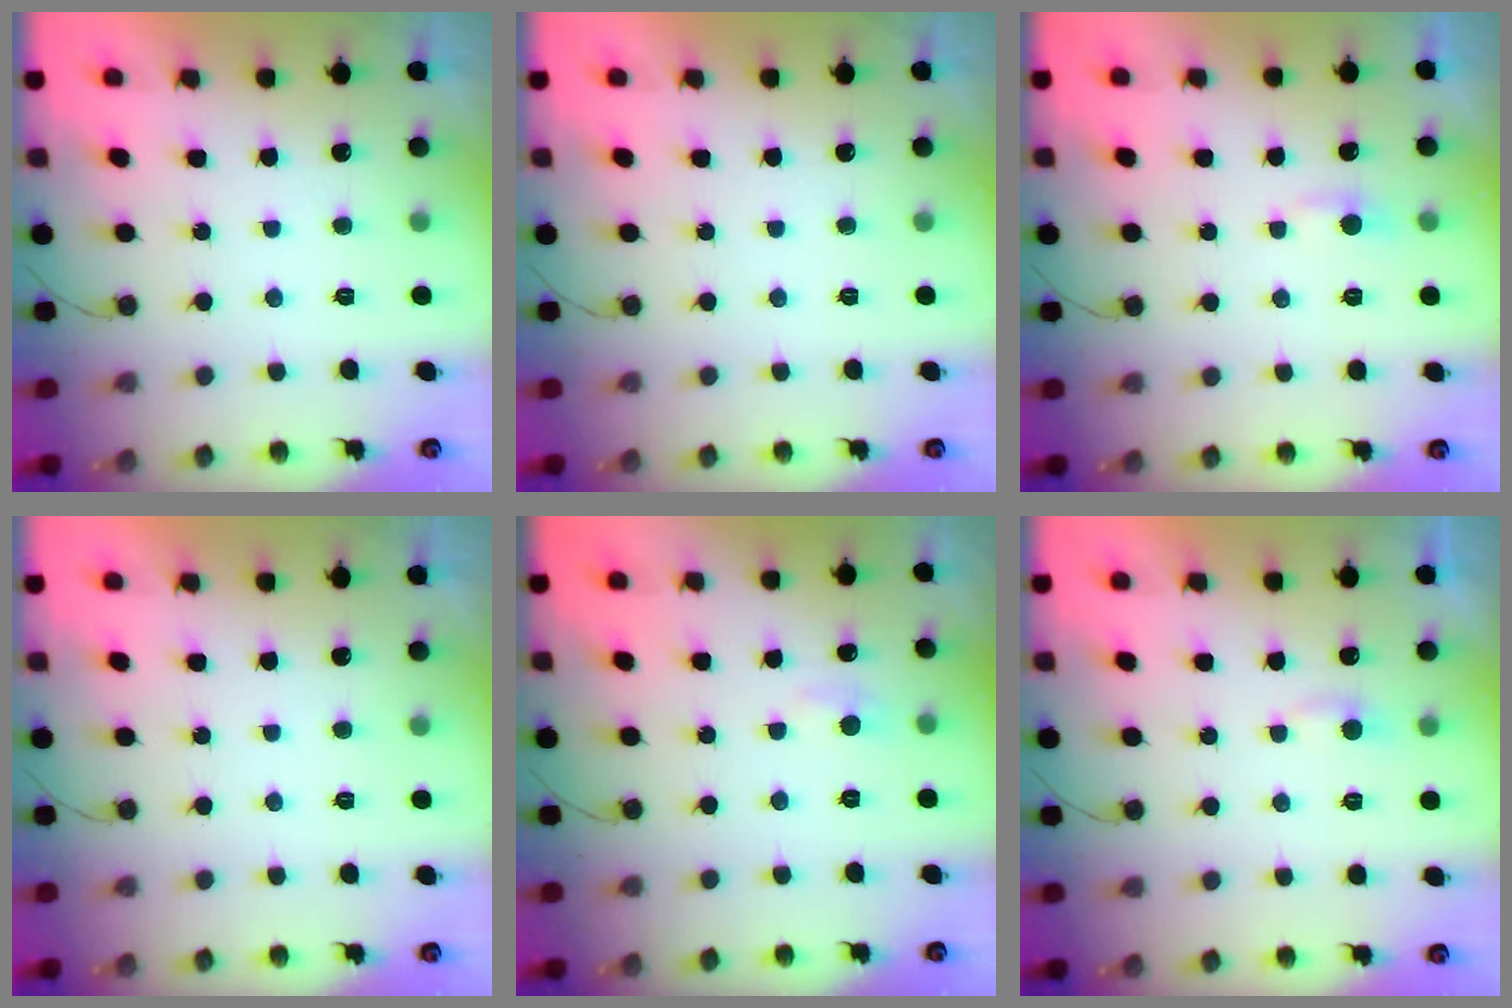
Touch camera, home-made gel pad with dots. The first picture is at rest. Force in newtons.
{"total": 0.0}
{"total": 3.4, "press": 3.4, "slide": 0.4}
{"total": 0.0}
{"total": 4.9, "press": 4.8, "slide": 0.8}
{"total": 3.0, "press": 3.0, "slide": 0.3}